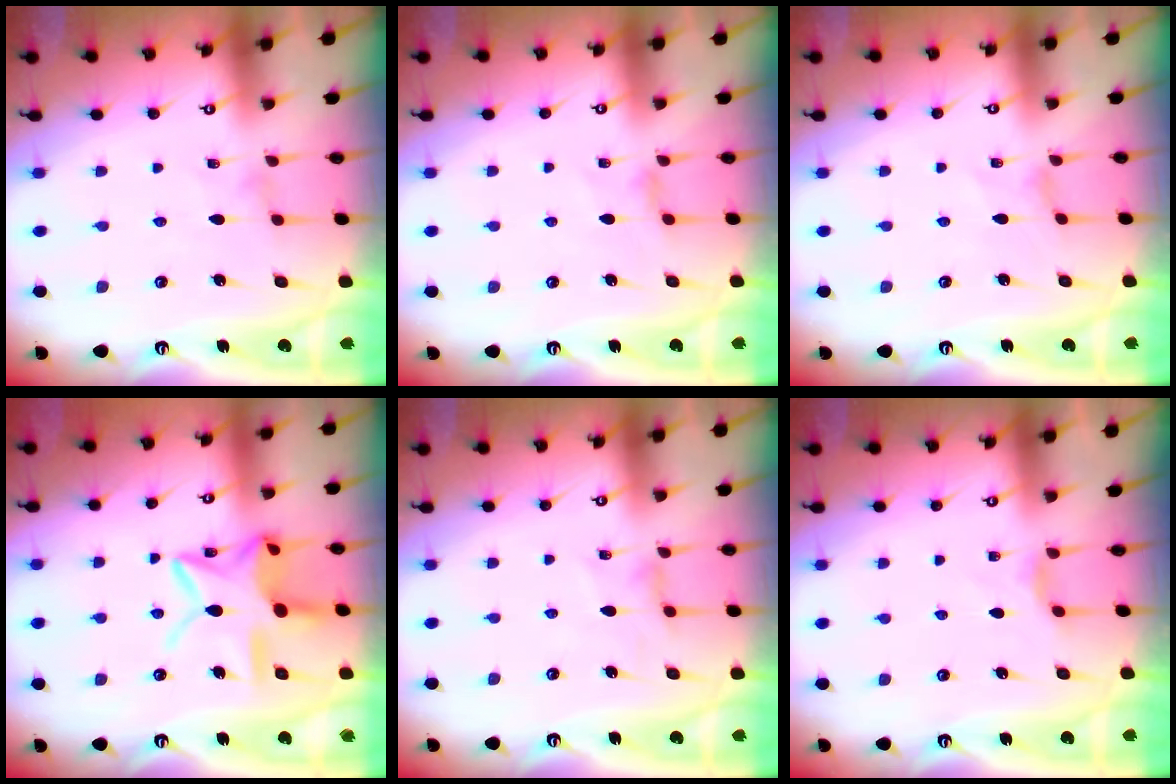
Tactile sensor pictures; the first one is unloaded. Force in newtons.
{"total": 2.7, "press": 2.6, "slide": 0.5}
{"total": 0.0}
{"total": 15.5, "press": 15.5, "slide": 0.9}
{"total": 3.6, "press": 3.6, "slide": 0.5}
{"total": 2.6, "press": 2.6, "slide": 0.4}